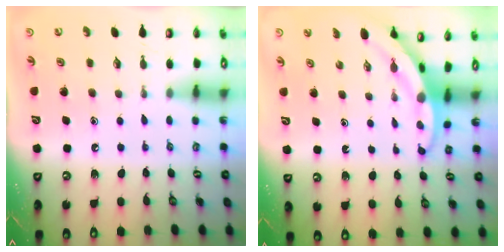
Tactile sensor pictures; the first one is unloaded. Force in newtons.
{"total": 3.3, "press": 3.3, "slide": 0.2}